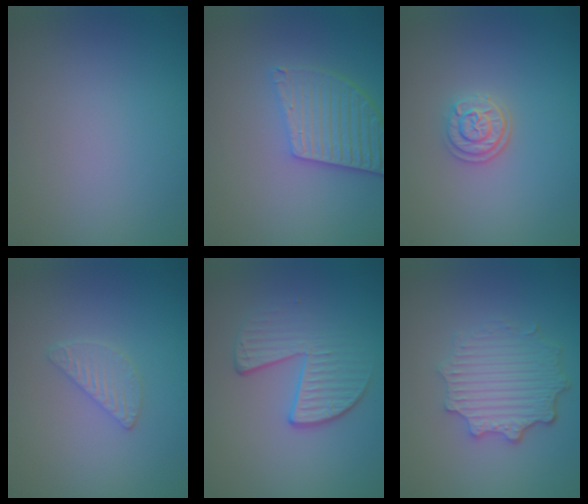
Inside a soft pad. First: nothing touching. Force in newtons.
{"total": 4.8, "press": 3.8, "slide": 3.0}
{"total": 2.4, "press": 2.1, "slide": 1.1}
{"total": 1.9, "press": 1.8, "slide": 0.2}
{"total": 3.8, "press": 2.8, "slide": 2.6}
{"total": 4.7, "press": 3.7, "slide": 2.9}